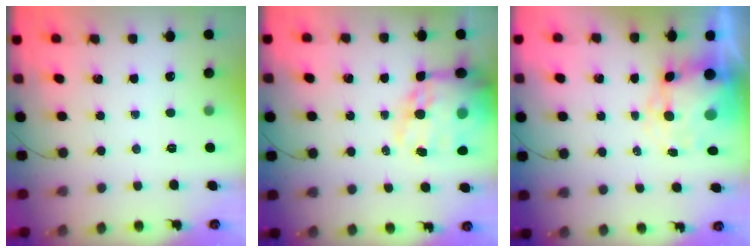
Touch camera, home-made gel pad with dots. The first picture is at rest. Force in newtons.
{"total": 21.5, "press": 20.8, "slide": 5.3}
{"total": 7.9, "press": 7.7, "slide": 2.1}